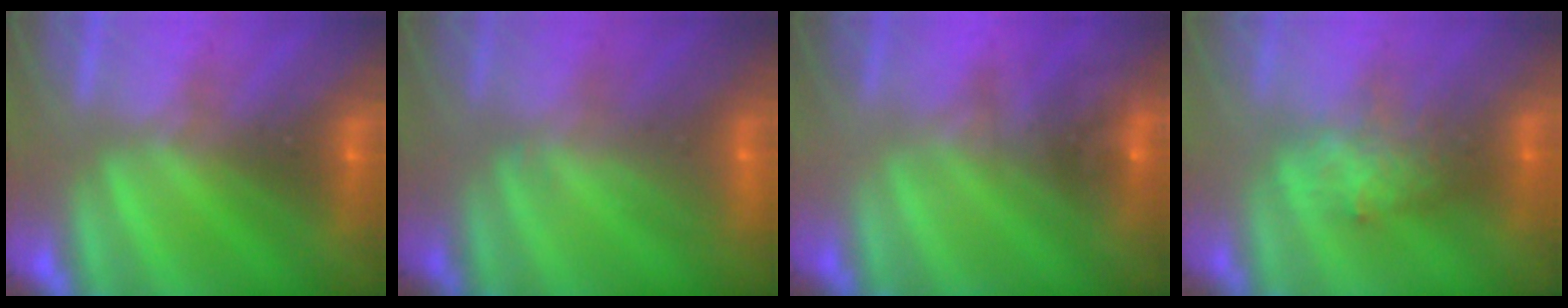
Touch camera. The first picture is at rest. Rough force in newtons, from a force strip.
{"total": 2.3}
{"total": 1.6}
{"total": 2.6}